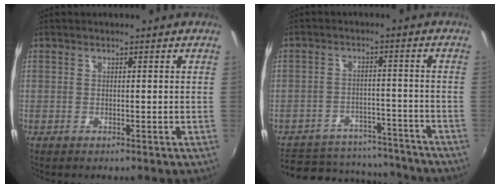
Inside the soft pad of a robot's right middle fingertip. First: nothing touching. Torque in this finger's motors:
{"motor_torque": [-0.13, -0.80, -0.75, -0.21]}